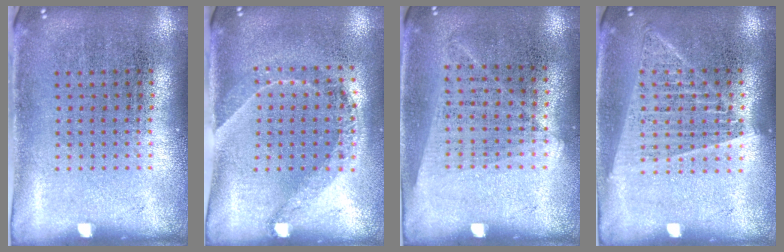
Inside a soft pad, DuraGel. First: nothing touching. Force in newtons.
{"total": 1.5, "press": 1.1, "slide": 0.9}
{"total": 1.2, "press": 1.1, "slide": 0.6}
{"total": 1.4, "press": 1.3, "slide": 0.5}